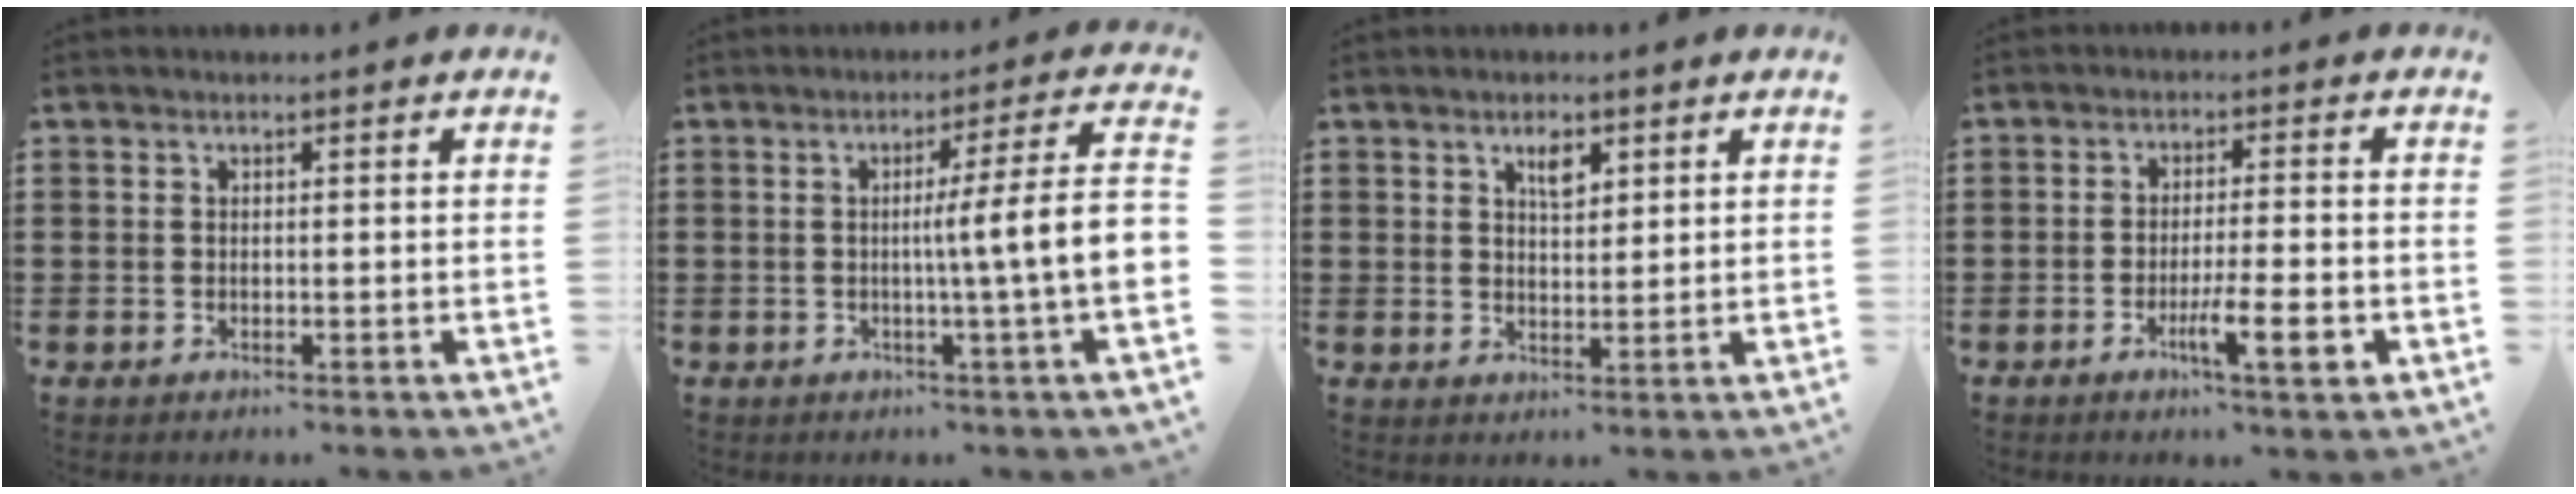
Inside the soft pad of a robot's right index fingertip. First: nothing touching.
{"total": 8.4, "force": [-0.6, -0.6, 8.4], "torque": [-0.141, -0.013, -0.017]}
{"total": 2.9, "force": [1.7, 1.2, 2.0], "torque": [-0.030, -0.001, 0.025]}
{"total": 6.9, "force": [-2.8, 0.8, 6.2], "torque": [-0.103, -0.009, -0.046]}